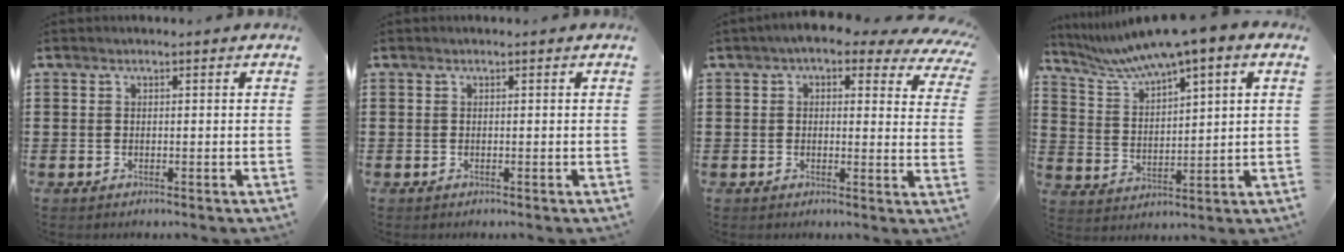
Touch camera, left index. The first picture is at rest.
{"total": 0.0}
{"total": 4.0, "force": [2.8, 1.4, 2.5], "torque": [-0.058, -0.006, 0.048]}
{"total": 6.7, "force": [5.4, 0.5, 3.9], "torque": [-0.095, -0.028, 0.089]}